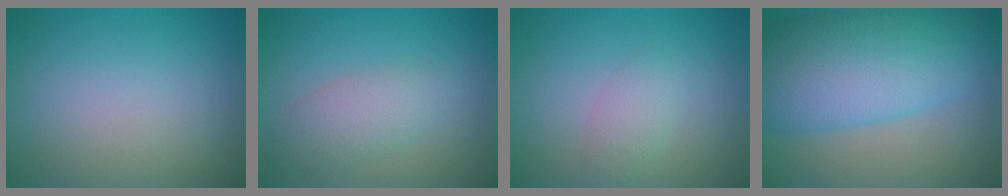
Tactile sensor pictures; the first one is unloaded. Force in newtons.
{"total": 3.0, "press": 3.0, "slide": 0.1}
{"total": 1.9, "press": 1.9, "slide": 0.1}
{"total": 10.9, "press": 10.9, "slide": 0.2}